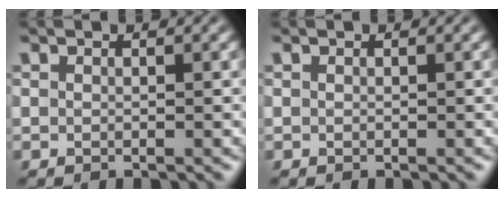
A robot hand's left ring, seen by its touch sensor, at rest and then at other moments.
{"total": 0.0}